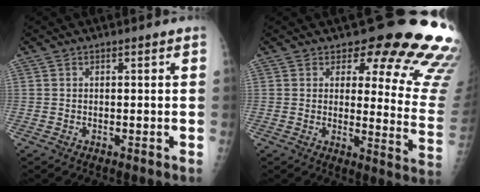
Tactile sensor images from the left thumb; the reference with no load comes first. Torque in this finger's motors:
{"motor_torque": [0.51, 0.62, 1.00, -1.77, 0.04]}